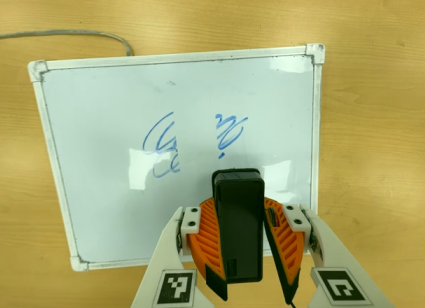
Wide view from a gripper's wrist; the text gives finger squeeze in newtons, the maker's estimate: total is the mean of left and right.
{"total": 9.5, "left": 9.1, "right": 10.0}